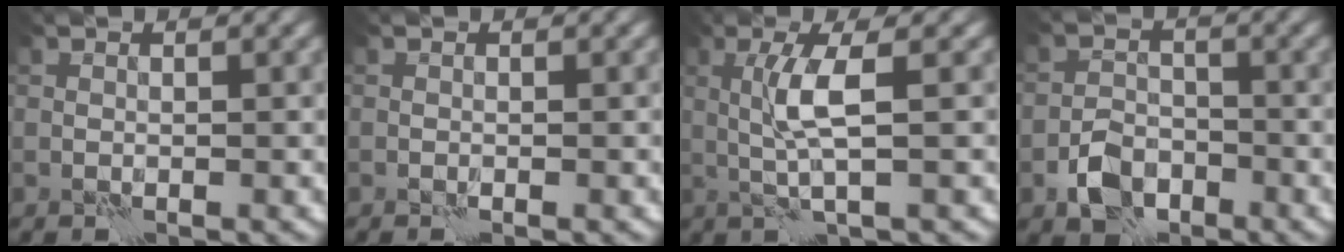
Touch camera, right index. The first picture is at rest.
{"total": 0.0}
{"total": 3.6, "force": [0.4, 0.4, 3.5], "torque": [-0.077, 0.005, 0.011]}
{"total": 3.9, "force": [-2.2, 2.6, 1.9], "torque": [-0.029, 0.001, -0.046]}